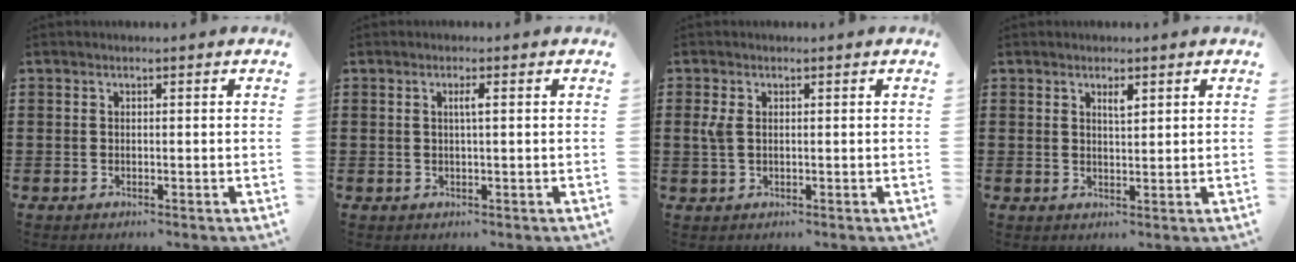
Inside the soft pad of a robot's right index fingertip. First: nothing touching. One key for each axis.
{"total": 1.7, "fx": 0.4, "fy": 0.0, "fz": 1.6, "tx": -0.031, "ty": 0.000, "tz": 0.005}
{"total": 2.6, "fx": 0.5, "fy": 1.5, "fz": 2.0, "tx": -0.060, "ty": 0.002, "tz": 0.004}
{"total": 1.9, "fx": 1.2, "fy": 0.5, "fz": 1.4, "tx": -0.020, "ty": -0.001, "tz": 0.019}